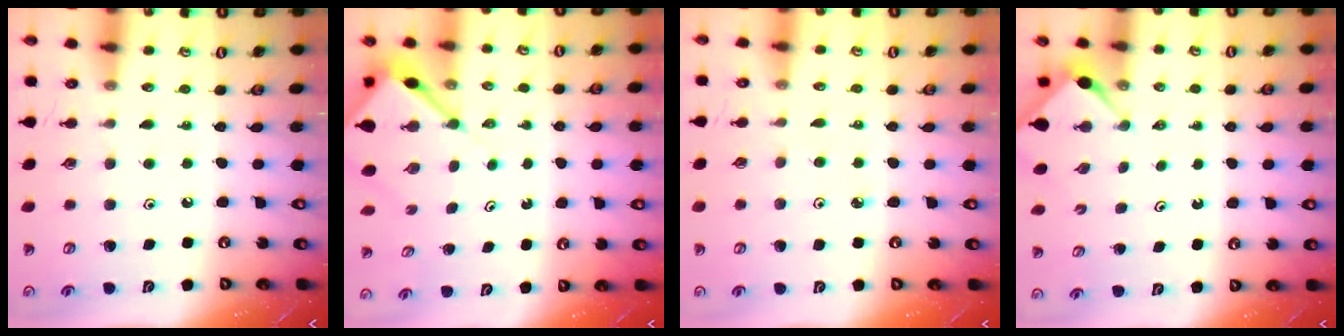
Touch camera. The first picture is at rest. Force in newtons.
{"total": 6.3, "press": 6.2, "slide": 0.6}
{"total": 2.2, "press": 2.2, "slide": 0.3}
{"total": 2.9, "press": 2.9, "slide": 0.4}